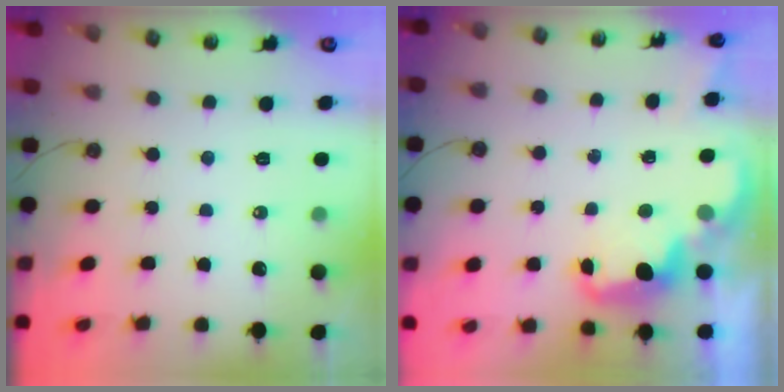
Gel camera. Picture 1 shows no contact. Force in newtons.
{"total": 2.8, "press": 2.7, "slide": 0.6}